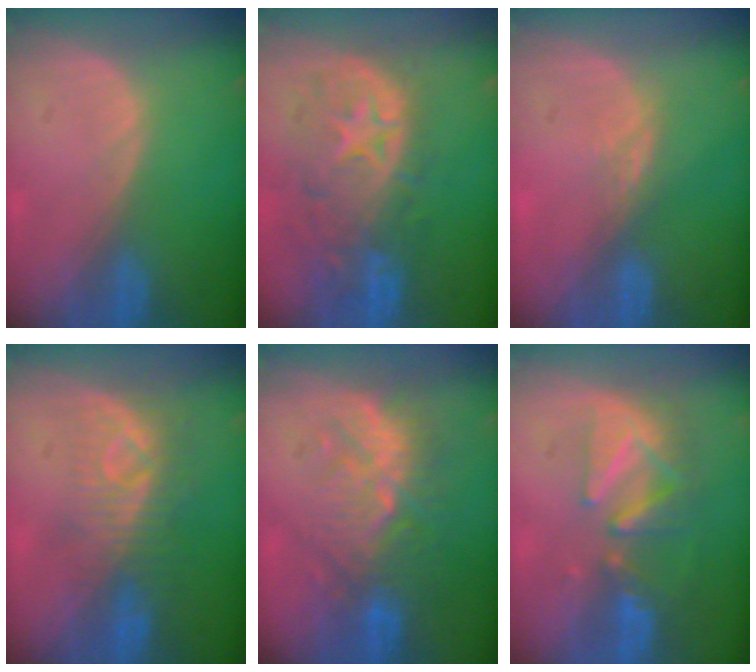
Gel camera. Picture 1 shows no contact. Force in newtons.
{"total": 11.1, "press": 9.8, "slide": 5.2}
{"total": 2.4, "press": 1.9, "slide": 1.4}
{"total": 8.2, "press": 7.4, "slide": 3.6}
{"total": 9.1, "press": 9.0, "slide": 1.6}
{"total": 8.4, "press": 7.8, "slide": 3.2}